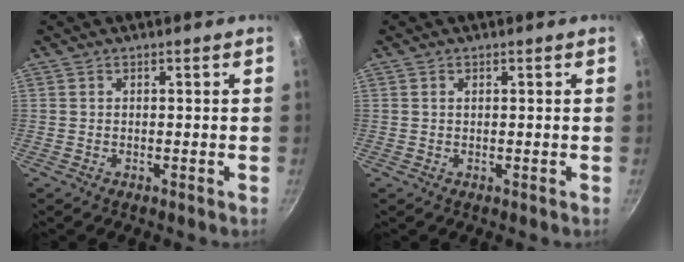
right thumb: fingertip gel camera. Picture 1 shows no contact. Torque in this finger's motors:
{"motor_torque": [0.32, -0.39, 0.01, 0.57, 0.05]}